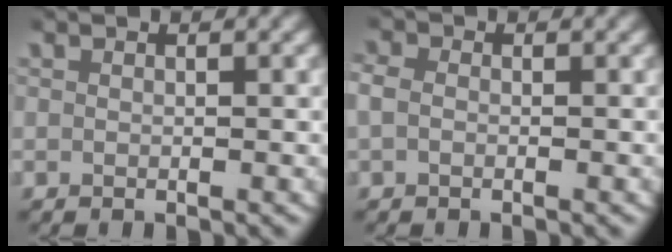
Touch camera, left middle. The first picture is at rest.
{"total": 1.8, "force": [0.0, 1.5, 1.0], "torque": [-0.034, 0.000, -0.004]}